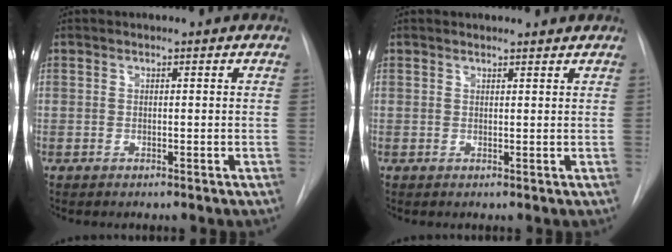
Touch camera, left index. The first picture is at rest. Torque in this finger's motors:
{"motor_torque": [0.14, -0.11, -0.03, 0.00]}